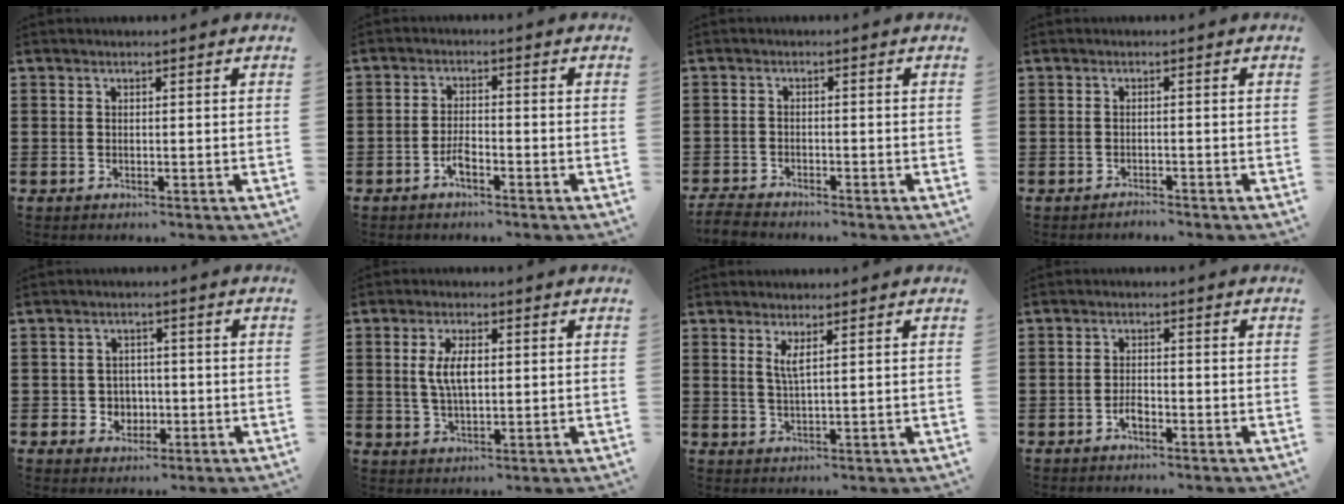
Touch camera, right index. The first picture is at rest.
{"total": 2.8, "force": [-1.8, 0.8, 2.1], "torque": [-0.045, 0.002, -0.036]}
{"total": 0.9, "force": [-0.9, 0.0, 0.1], "torque": [-0.005, -0.004, -0.018]}
{"total": 1.1, "force": [-1.1, 0.1, 0.0], "torque": [-0.004, 0.003, -0.024]}
{"total": 3.0, "force": [-0.8, 2.9, 0.5], "torque": [-0.021, 0.006, -0.020]}
{"total": 5.4, "force": [0.6, 2.3, 4.8], "torque": [-0.105, 0.006, 0.005]}
{"total": 2.4, "force": [1.2, 0.2, 2.1], "torque": [-0.045, 0.000, 0.019]}
{"total": 2.2, "force": [-1.3, 0.9, 1.5], "torque": [-0.030, 0.003, -0.026]}